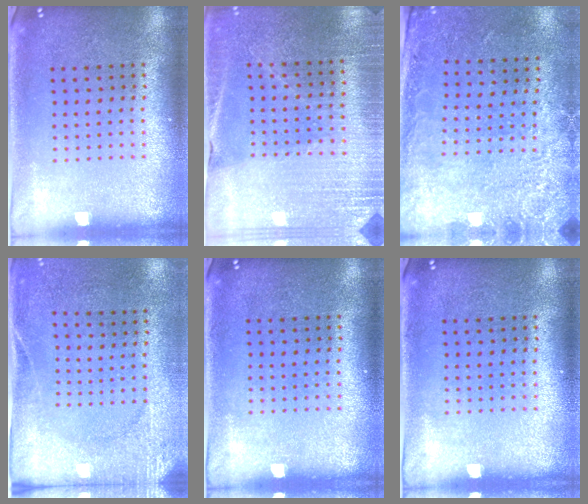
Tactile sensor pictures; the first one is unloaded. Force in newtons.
{"total": 2.8, "press": 2.8, "slide": 0.2}
{"total": 2.7, "press": 1.9, "slide": 1.9}
{"total": 2.7, "press": 2.1, "slide": 1.6}
{"total": 0.0}
{"total": 0.0}